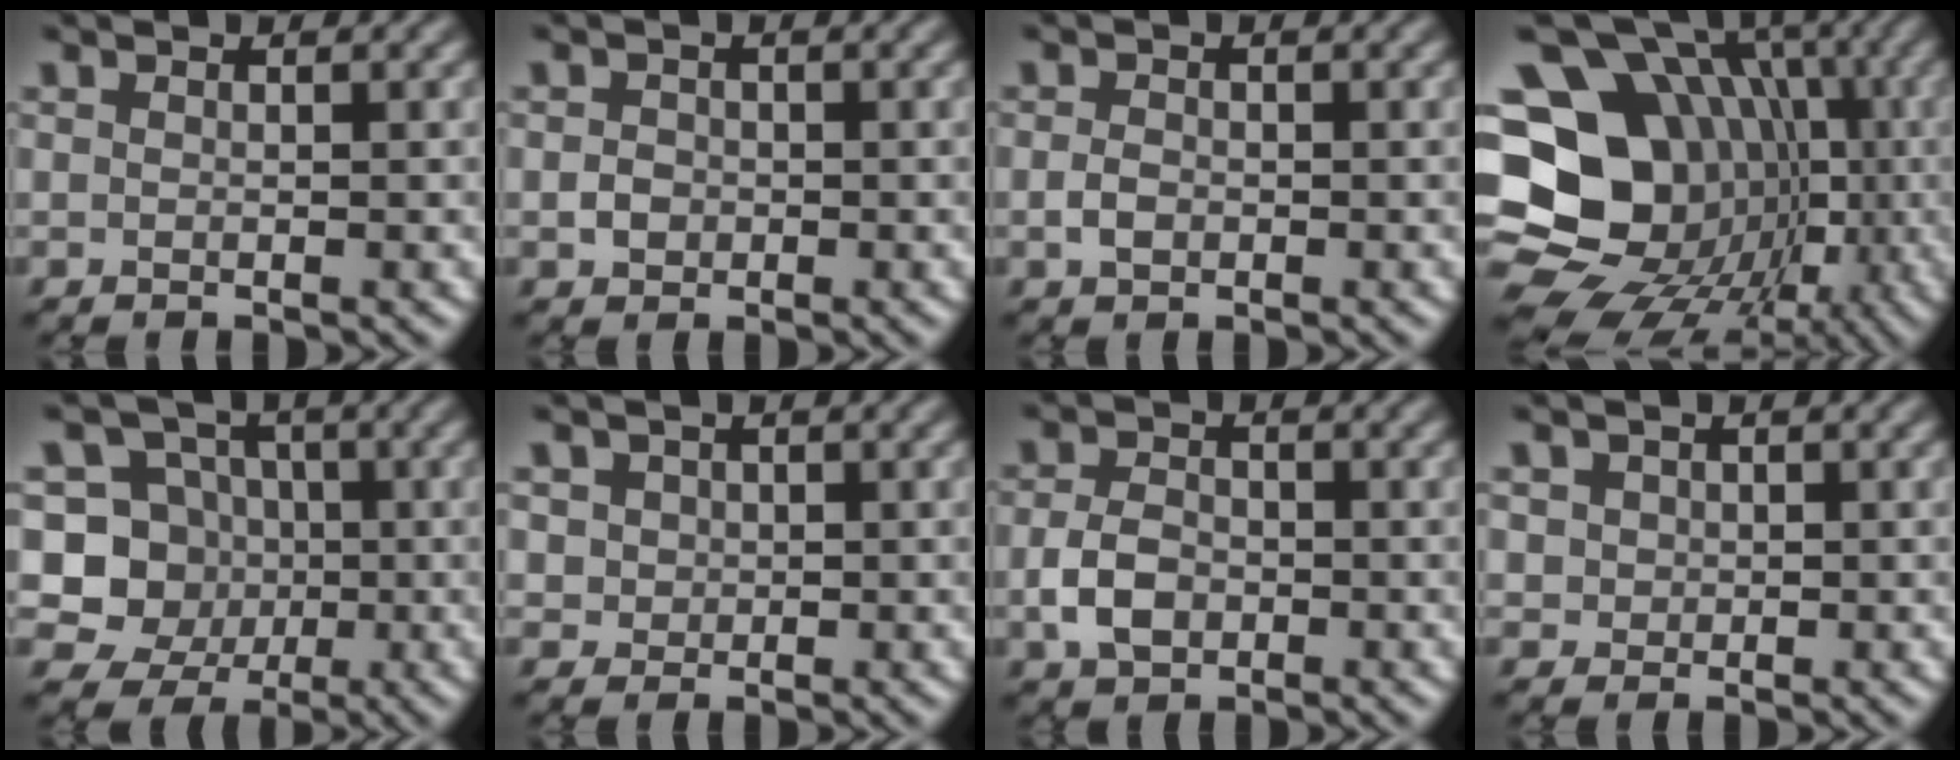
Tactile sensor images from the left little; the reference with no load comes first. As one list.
[{"total": 1.3, "force": [-0.3, 1.2, 0.5], "torque": [-0.006, -0.001, -0.009]}, {"total": 1.4, "force": [-0.4, 1.0, 0.9], "torque": [-0.018, 0.000, -0.010]}, {"total": 20.3, "force": [-2.6, 17.2, 10.5], "torque": [-0.152, 0.025, -0.066]}, {"total": 6.4, "force": [-0.1, 6.0, 2.2], "torque": [-0.027, 0.000, -0.027]}, {"total": 2.5, "force": [1.0, 2.2, 0.9], "torque": [-0.017, 0.007, 0.026]}, {"total": 3.3, "force": [-0.9, 2.3, 2.1], "torque": [-0.044, -0.001, -0.022]}, {"total": 2.1, "force": [0.8, 1.8, 0.7], "torque": [-0.013, 0.005, 0.021]}]